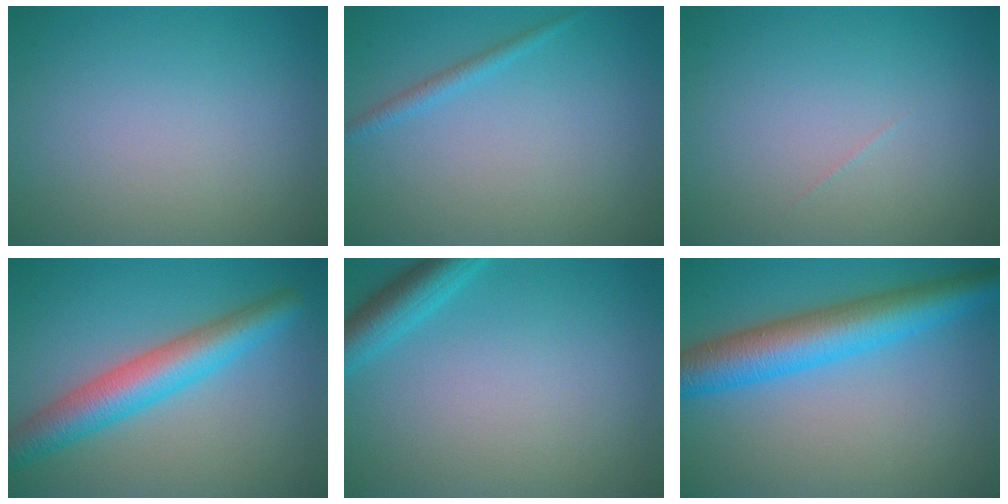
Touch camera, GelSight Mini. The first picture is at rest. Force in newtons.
{"total": 1.2, "press": 1.1, "slide": 0.1}
{"total": 0.0}
{"total": 6.0, "press": 6.0, "slide": 0.1}
{"total": 3.3, "press": 3.3, "slide": 0.2}
{"total": 7.6, "press": 7.6, "slide": 0.2}